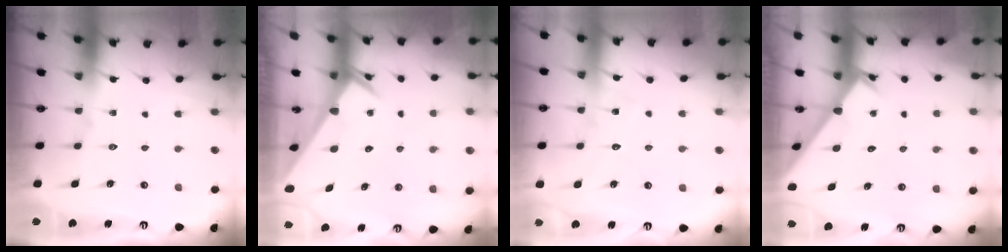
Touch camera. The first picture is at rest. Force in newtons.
{"total": 2.5, "press": 2.5, "slide": 0.1}
{"total": 6.3, "press": 6.3, "slide": 0.2}
{"total": 3.2, "press": 3.2, "slide": 0.3}